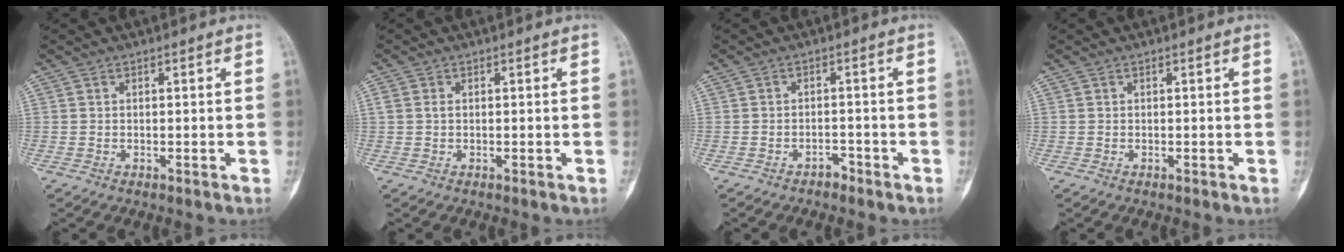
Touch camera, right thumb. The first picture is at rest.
{"total": 0.9, "force": [0.2, 0.6, 0.6], "torque": [-0.012, 0.003, 0.003]}
{"total": 1.9, "force": [-1.5, 1.0, 0.5], "torque": [-0.005, 0.012, -0.023]}
{"total": 0.0}